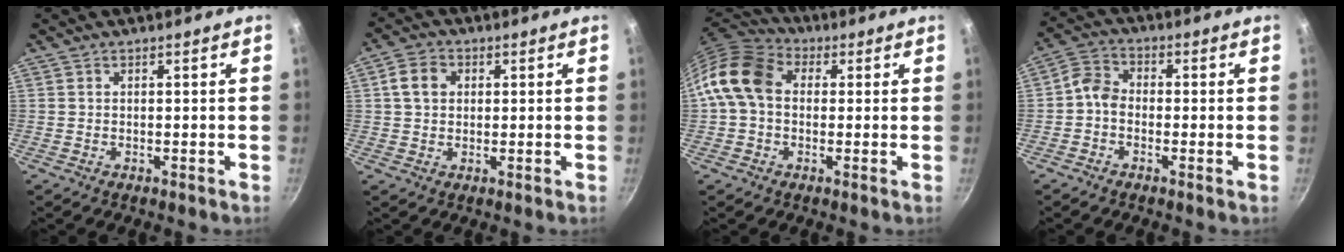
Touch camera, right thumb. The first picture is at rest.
{"total": 5.3, "force": [1.2, 4.2, 3.0], "torque": [-0.040, 0.007, 0.013]}
{"total": 11.9, "force": [1.1, 9.0, 7.7], "torque": [-0.123, 0.026, -0.001]}
{"total": 4.5, "force": [-1.4, 3.3, 2.6], "torque": [-0.046, 0.027, -0.042]}